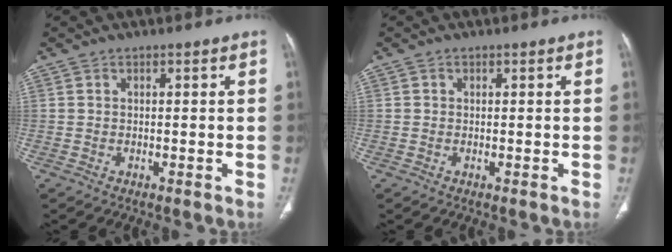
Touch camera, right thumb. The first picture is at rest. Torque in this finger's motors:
{"motor_torque": [-0.10, -0.19, -0.20, -0.14, -0.01]}